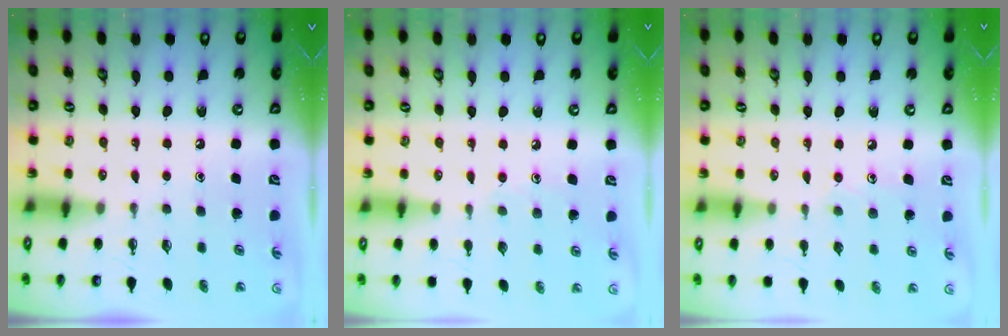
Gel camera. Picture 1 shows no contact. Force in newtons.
{"total": 4.8, "press": 4.8, "slide": 0.6}
{"total": 6.5, "press": 6.5, "slide": 0.6}